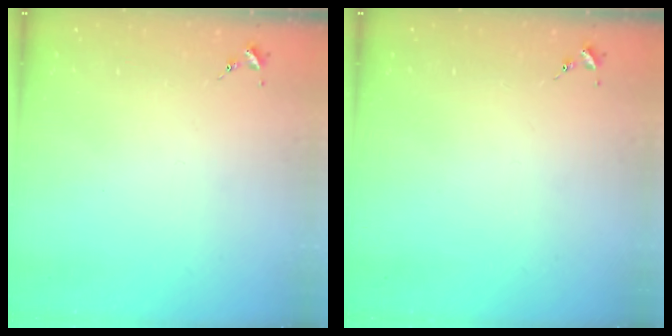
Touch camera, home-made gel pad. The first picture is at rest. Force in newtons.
{"total": 0.0}